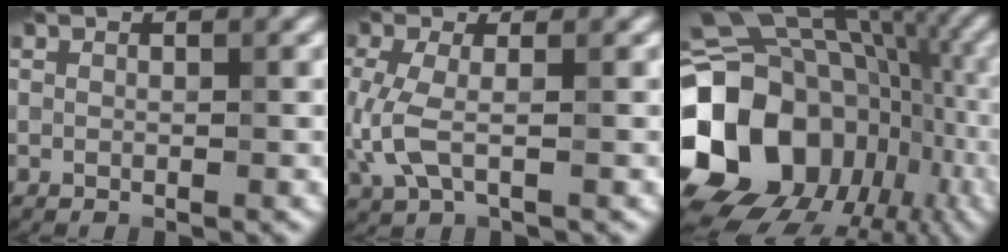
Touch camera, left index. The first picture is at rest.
{"total": 3.3, "force": [-0.2, 1.4, 3.0], "torque": [-0.081, -0.005, -0.007]}
{"total": 19.1, "force": [-3.4, 15.3, 10.8], "torque": [-0.209, 0.006, -0.050]}